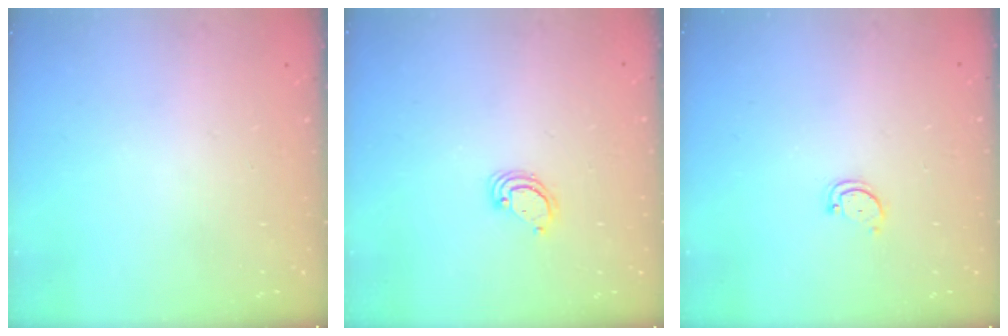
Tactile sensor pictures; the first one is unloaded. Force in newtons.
{"total": 4.1, "press": 4.1, "slide": 0.2}
{"total": 2.8, "press": 2.8, "slide": 0.3}